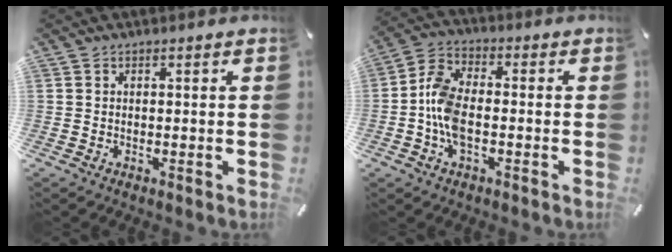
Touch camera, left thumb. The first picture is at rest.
{"total": 8.4, "force": [-2.3, 4.7, 6.6], "torque": [-0.146, 0.004, -0.044]}